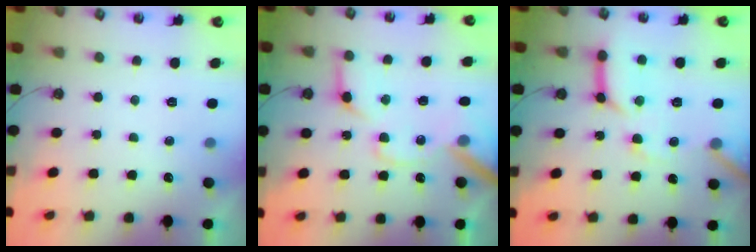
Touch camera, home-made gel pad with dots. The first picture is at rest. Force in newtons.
{"total": 17.8, "press": 17.6, "slide": 2.3}
{"total": 15.4, "press": 15.3, "slide": 1.7}